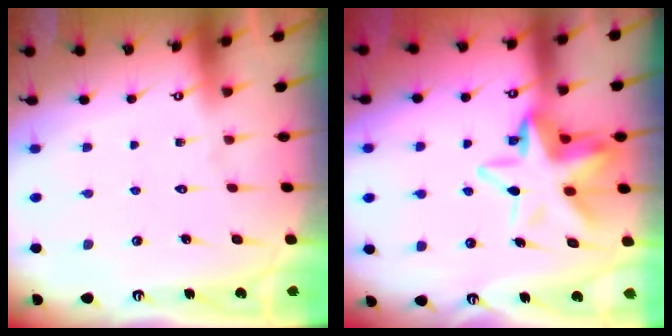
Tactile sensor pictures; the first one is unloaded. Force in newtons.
{"total": 12.9, "press": 12.5, "slide": 3.4}